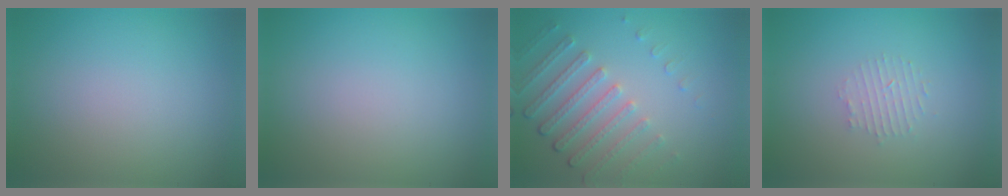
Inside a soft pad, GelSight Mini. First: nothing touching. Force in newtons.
{"total": 0.0}
{"total": 4.5, "press": 3.3, "slide": 3.1}
{"total": 1.6, "press": 1.5, "slide": 0.3}